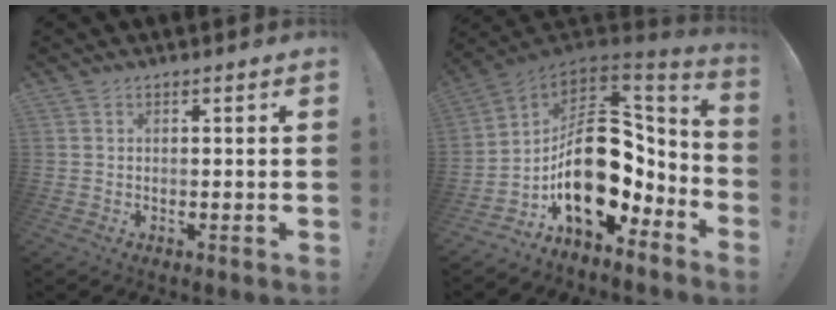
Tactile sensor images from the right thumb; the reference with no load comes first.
{"total": 24.7, "force": [-1.4, 16.2, 18.6], "torque": [-0.299, 0.004, 0.006]}